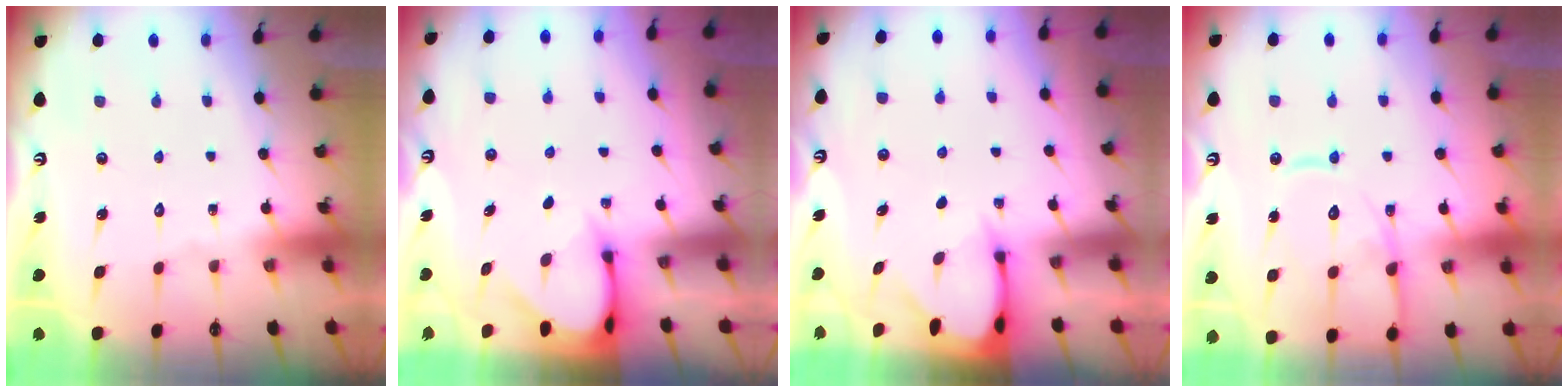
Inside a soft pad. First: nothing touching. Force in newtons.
{"total": 3.1, "press": 3.1, "slide": 0.3}
{"total": 2.4, "press": 2.4, "slide": 0.3}
{"total": 13.9, "press": 13.8, "slide": 1.4}